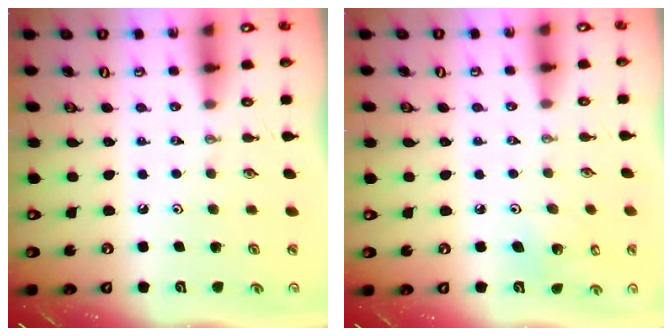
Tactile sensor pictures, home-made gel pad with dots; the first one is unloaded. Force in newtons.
{"total": 3.7, "press": 3.4, "slide": 1.3}